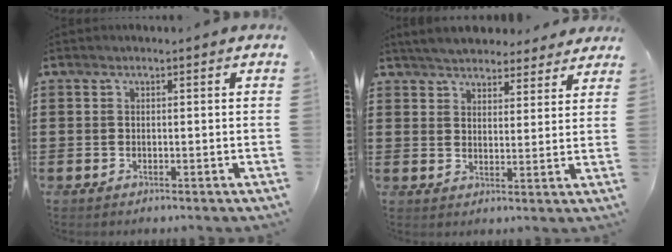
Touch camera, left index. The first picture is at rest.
{"total": 4.7, "force": [4.6, 0.9, 0.6], "torque": [-0.029, -0.014, 0.084]}